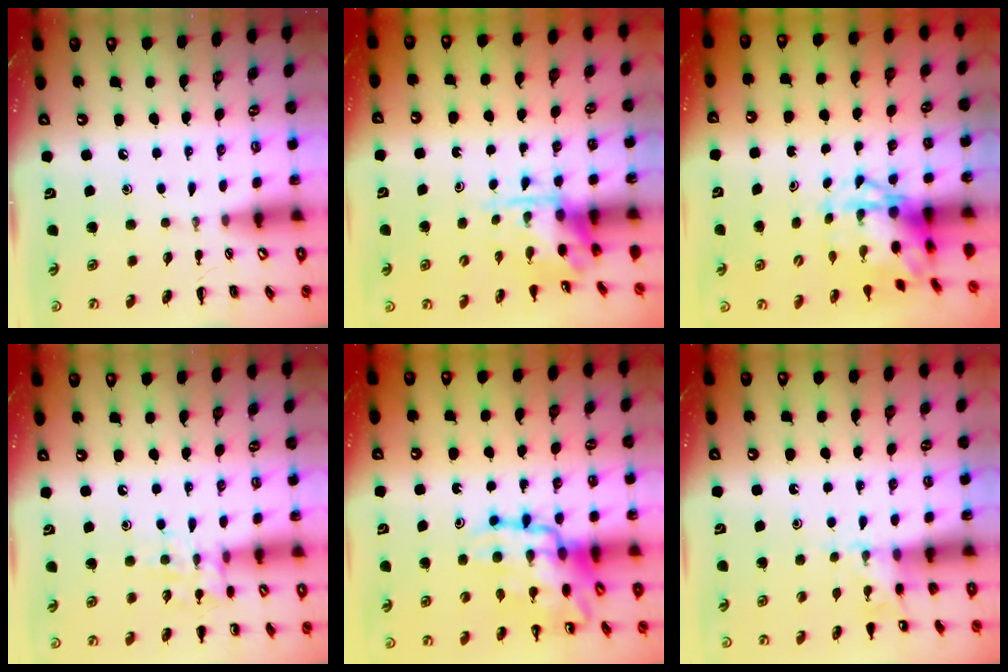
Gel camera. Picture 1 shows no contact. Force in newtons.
{"total": 4.0, "press": 3.9, "slide": 0.8}
{"total": 4.0, "press": 3.9, "slide": 1.0}
{"total": 10.9, "press": 10.8, "slide": 1.2}
{"total": 18.2, "press": 17.7, "slide": 4.4}
{"total": 5.7, "press": 5.6, "slide": 1.3}